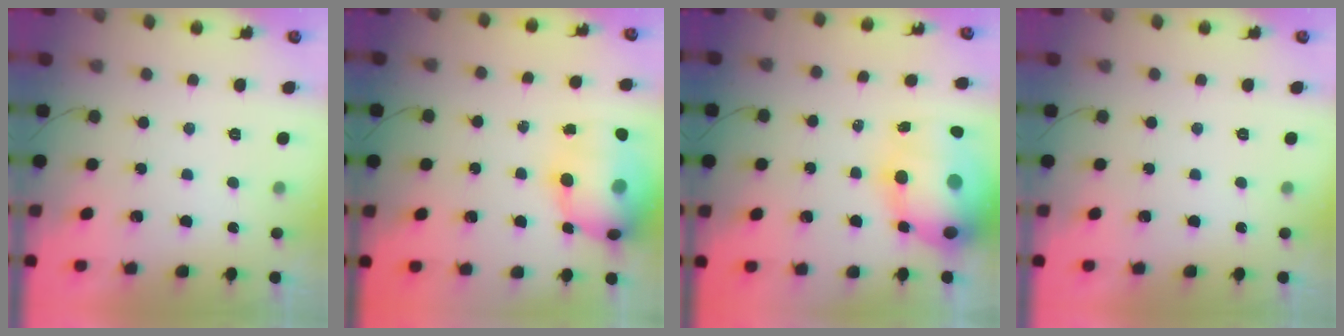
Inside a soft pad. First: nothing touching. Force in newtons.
{"total": 17.7, "press": 17.2, "slide": 4.0}
{"total": 22.6, "press": 22.0, "slide": 5.0}
{"total": 0.0}